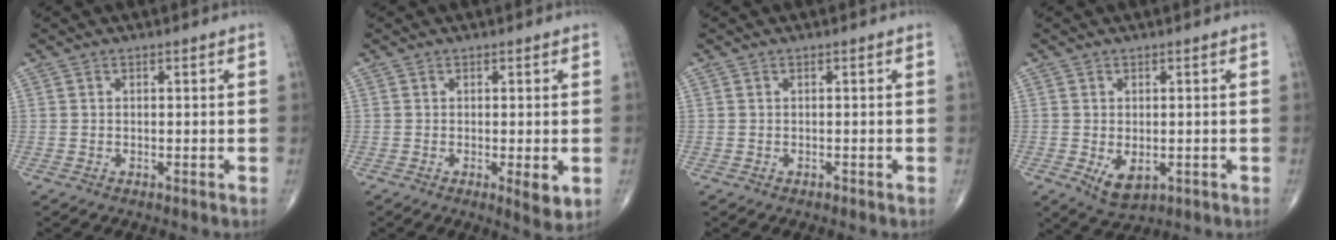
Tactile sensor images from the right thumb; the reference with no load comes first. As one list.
[{"total": 3.7, "force": [-0.7, 0.9, 3.6], "torque": [-0.054, -0.014, -0.012]}, {"total": 0.0}, {"total": 4.7, "force": [-1.1, 2.8, 3.6], "torque": [-0.051, -0.011, -0.006]}]